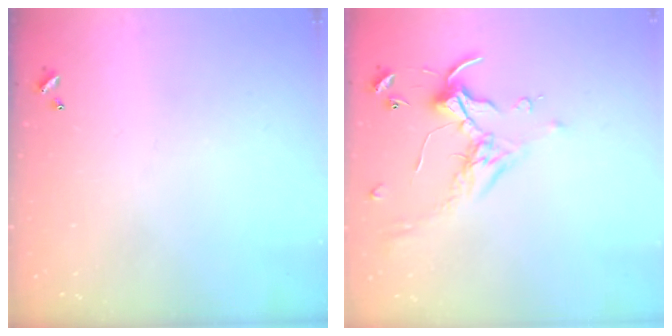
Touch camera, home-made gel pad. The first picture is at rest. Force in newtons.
{"total": 0.5, "press": 0.4, "slide": 0.4}